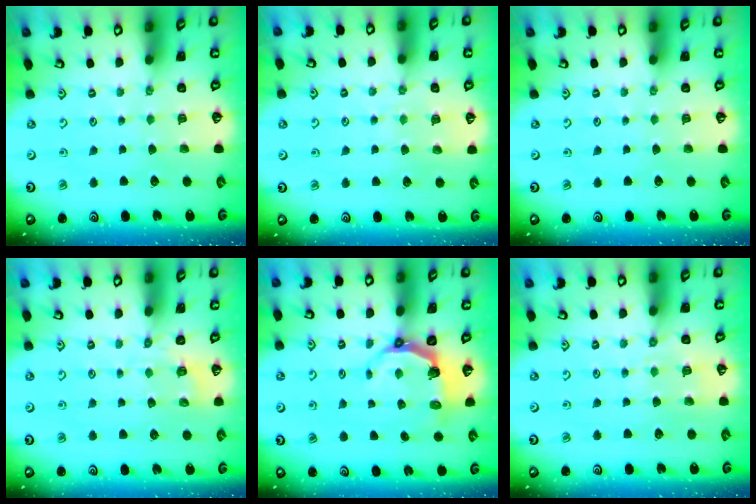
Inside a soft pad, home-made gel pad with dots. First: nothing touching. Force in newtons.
{"total": 5.5, "press": 5.4, "slide": 0.6}
{"total": 0.0}
{"total": 2.3, "press": 1.5, "slide": 1.7}
{"total": 5.6, "press": 4.0, "slide": 4.0}
{"total": 5.1, "press": 5.0, "slide": 0.7}